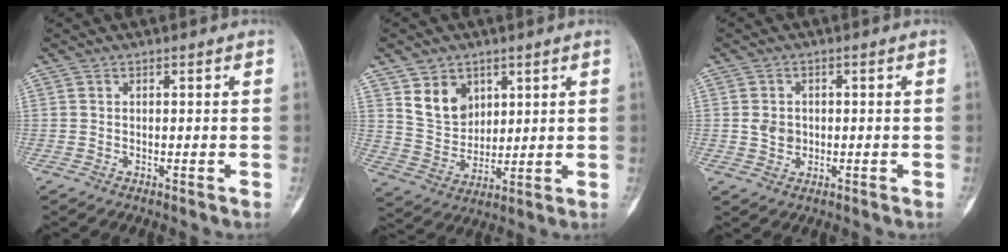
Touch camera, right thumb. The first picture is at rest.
{"total": 9.1, "force": [4.4, 6.8, 4.1], "torque": [-0.047, -0.033, 0.095]}
{"total": 3.2, "force": [-0.1, 2.7, 1.7], "torque": [-0.016, 0.002, 0.000]}